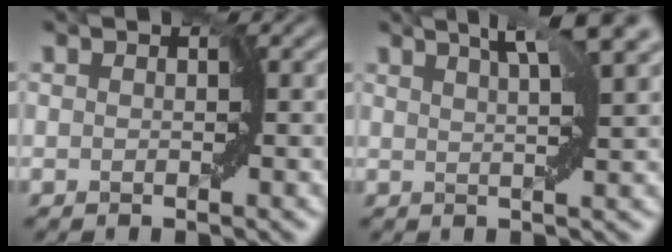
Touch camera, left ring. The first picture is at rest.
{"total": 4.8, "force": [3.4, 0.0, 3.3], "torque": [-0.047, 0.012, 0.053]}